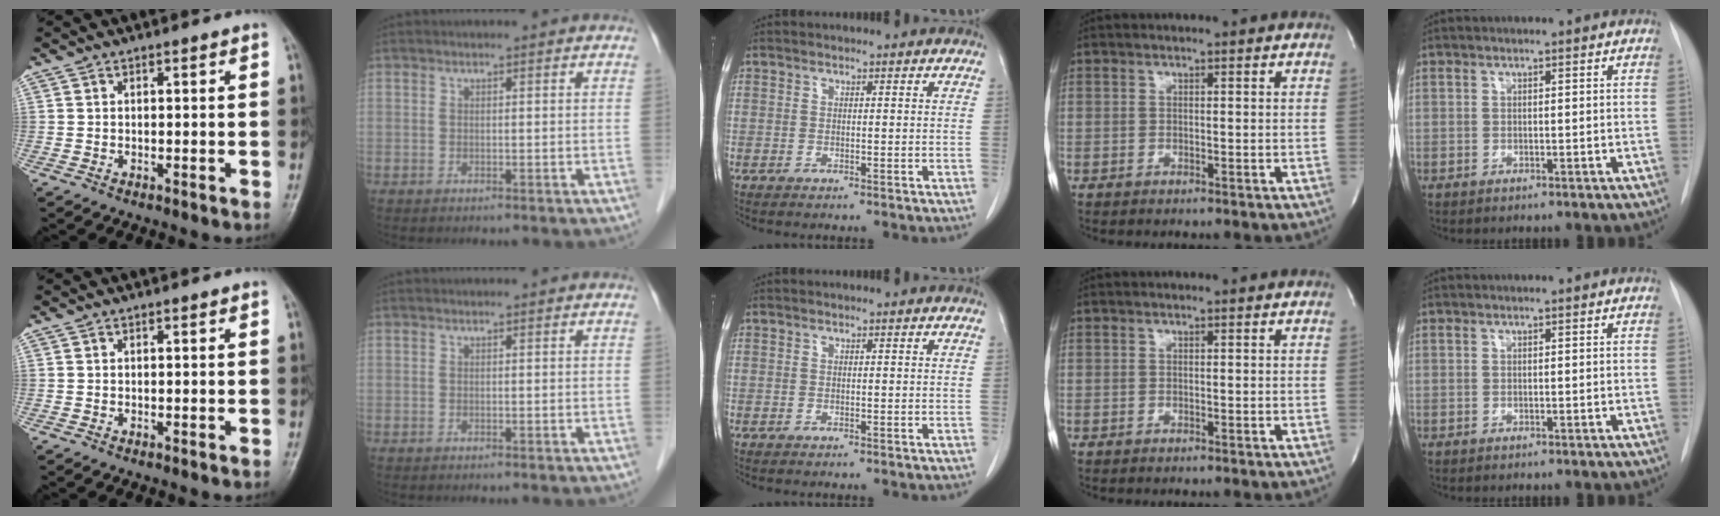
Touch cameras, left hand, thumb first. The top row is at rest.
{}